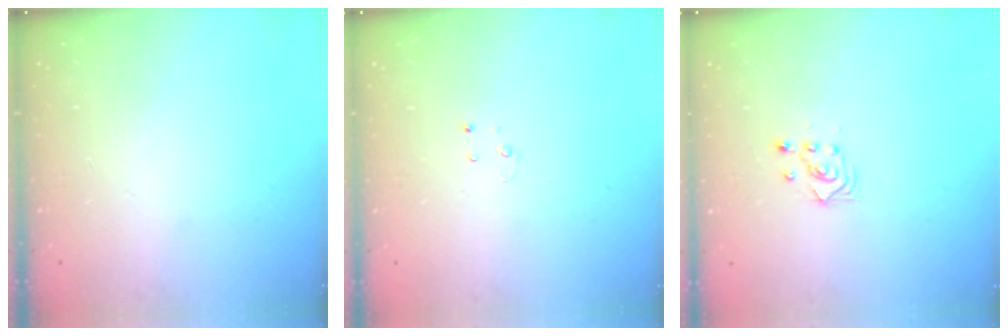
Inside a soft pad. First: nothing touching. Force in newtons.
{"total": 2.3, "press": 2.3, "slide": 0.2}
{"total": 2.3, "press": 2.3, "slide": 0.3}